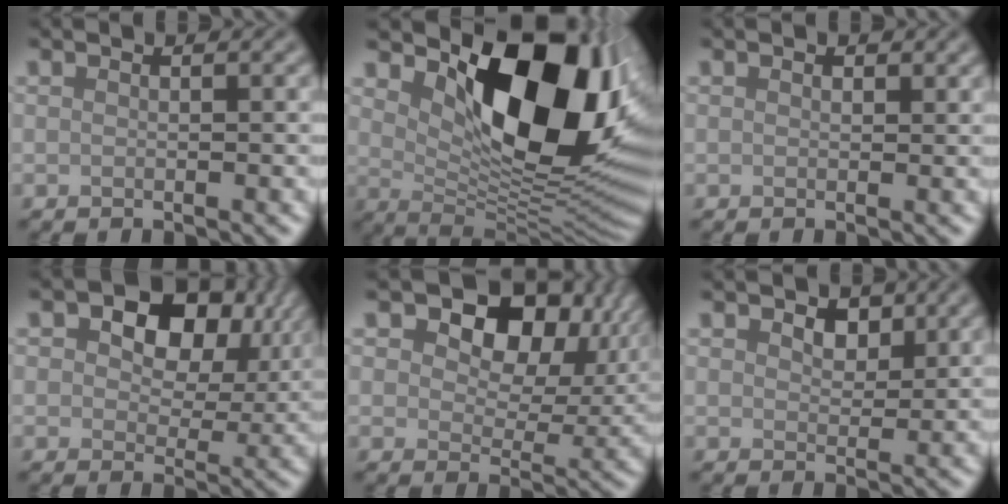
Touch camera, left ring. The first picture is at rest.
{"total": 13.0, "force": [4.3, 6.5, 10.4], "torque": [-0.142, -0.014, 0.077]}
{"total": 0.8, "force": [0.5, 0.5, 0.3], "torque": [-0.003, -0.002, 0.006]}
{"total": 10.4, "force": [4.2, 6.5, 6.9], "torque": [-0.101, 0.004, 0.059]}
{"total": 11.6, "force": [4.5, 7.2, 7.9], "torque": [-0.113, 0.002, 0.068]}
{"total": 2.3, "force": [1.3, 1.4, 1.2], "torque": [-0.024, -0.002, 0.017]}